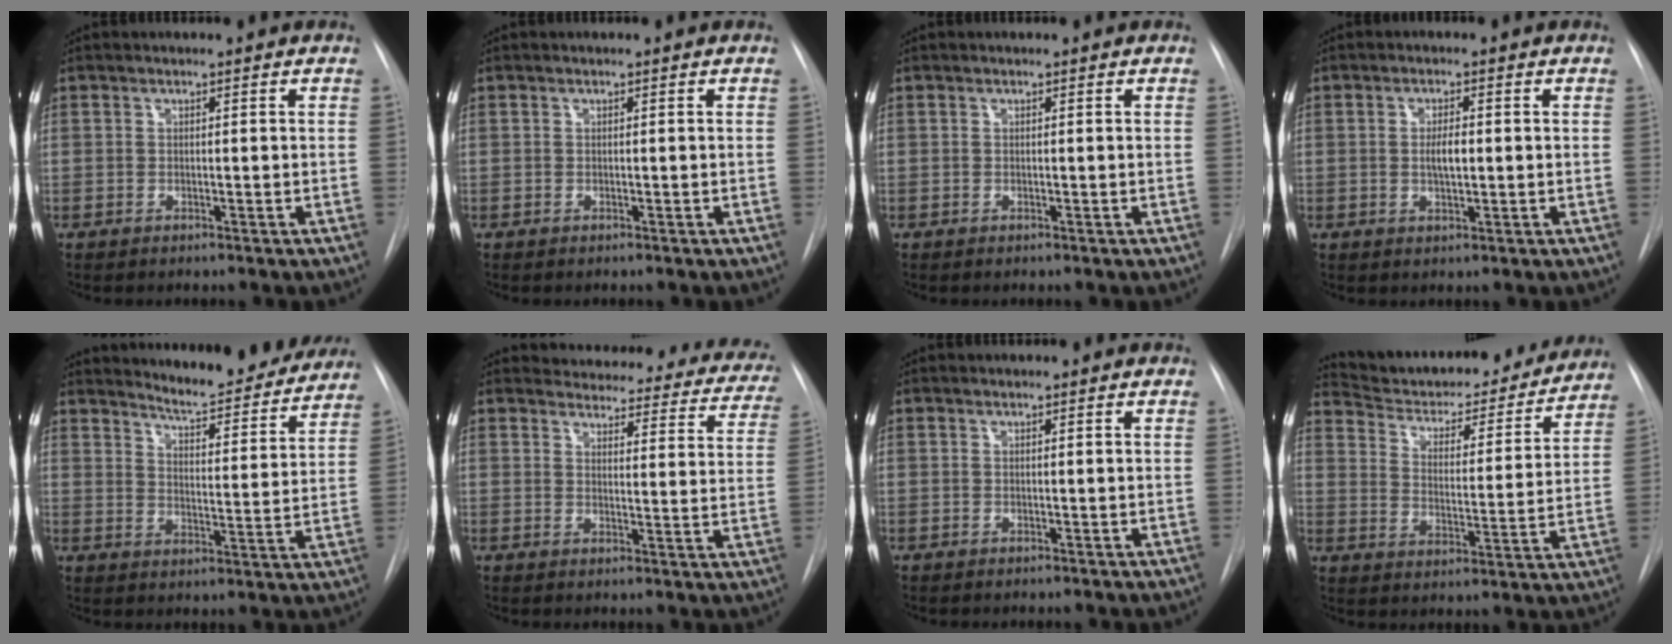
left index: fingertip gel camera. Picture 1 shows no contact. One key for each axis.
{"total": 0.0}
{"total": 0.0}
{"total": 3.0, "fx": -0.4, "fy": 1.0, "fz": 2.8, "tx": -0.049, "ty": -0.003, "tz": -0.004}
{"total": 16.1, "fx": 15.2, "fy": 2.1, "fz": 4.7, "tx": -0.057, "ty": -0.048, "tz": 0.191}
{"total": 23.8, "fx": 22.1, "fy": 6.4, "fz": 5.9, "tx": -0.064, "ty": -0.066, "tz": 0.235}
{"total": 0.7, "fx": 0.7, "fy": 0.0, "fz": 0.1, "tx": -0.007, "ty": 0.011, "tz": 0.012}
{"total": 22.5, "fx": 20.9, "fy": 4.8, "fz": 6.6, "tx": -0.092, "ty": -0.036, "tz": 0.283}